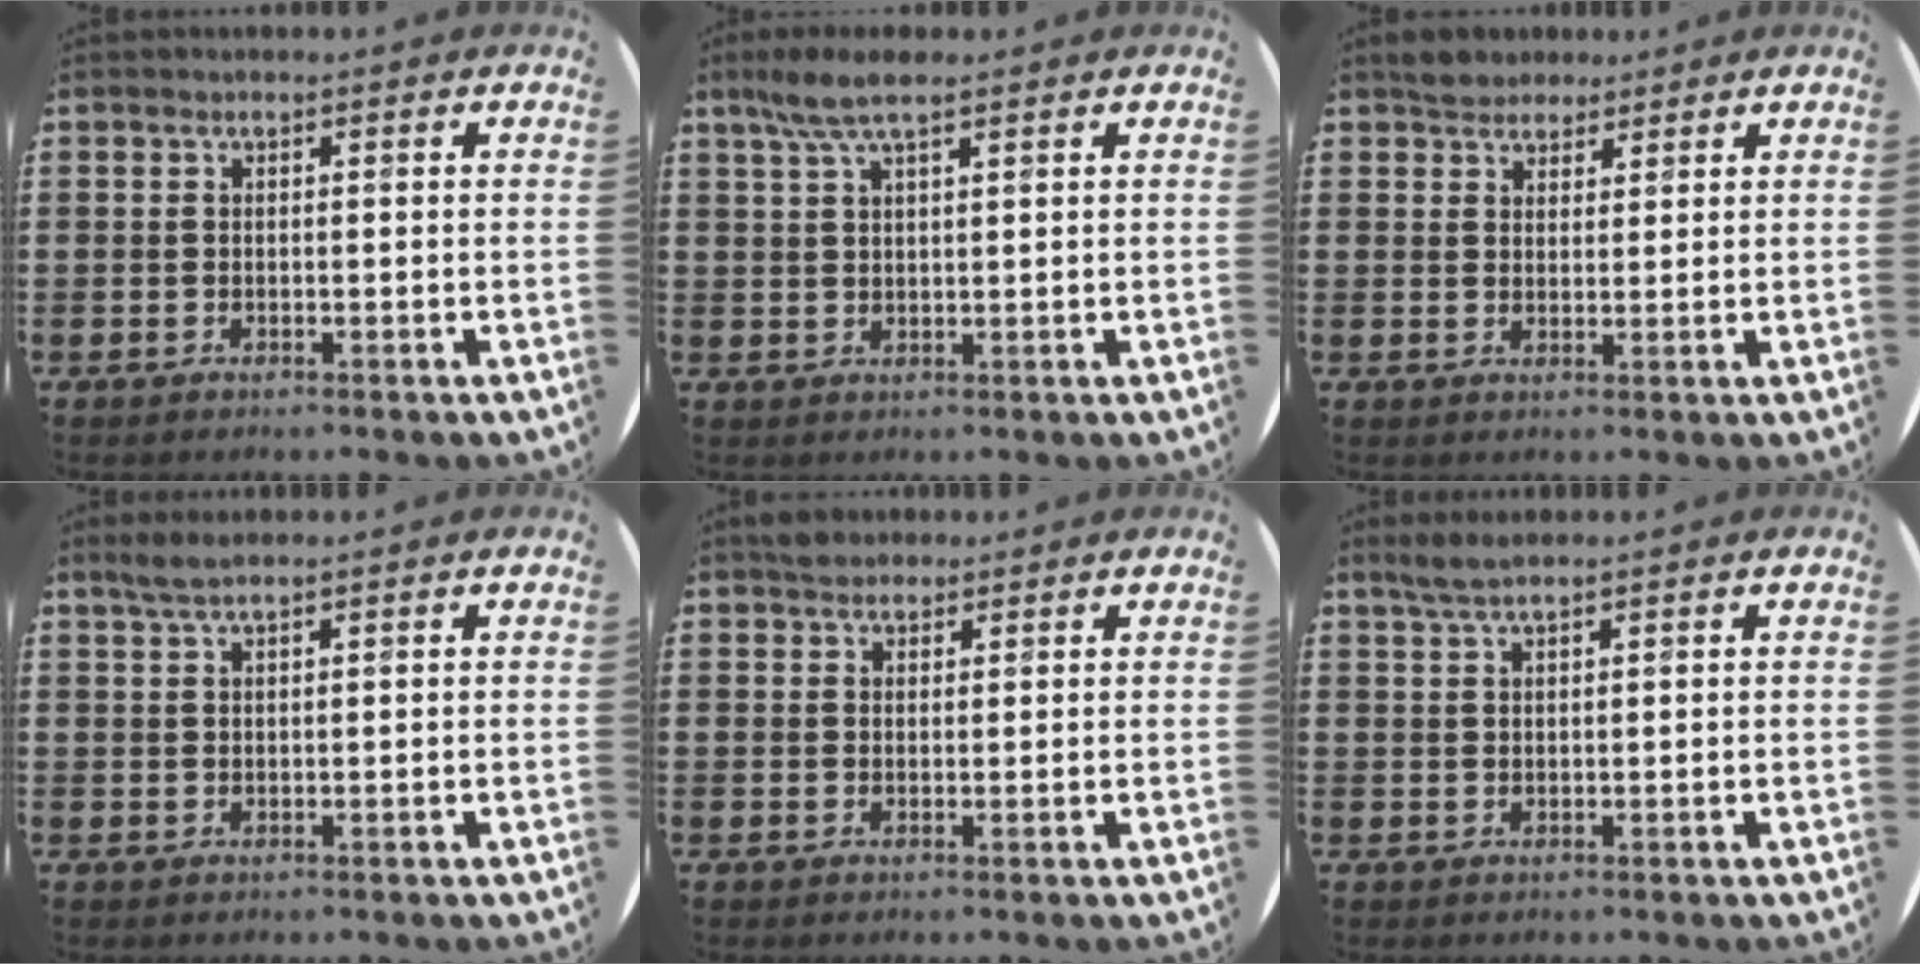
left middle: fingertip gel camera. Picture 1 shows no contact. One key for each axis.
{"total": 4.7, "fx": 3.3, "fy": 1.0, "fz": 3.3, "tx": -0.070, "ty": 0.004, "tz": 0.057}
{"total": 3.1, "fx": 2.8, "fy": 1.2, "fz": -0.2, "tx": 0.004, "ty": 0.001, "tz": 0.053}
{"total": 2.1, "fx": 1.7, "fy": 0.2, "fz": 1.2, "tx": -0.024, "ty": 0.004, "tz": 0.030}
{"total": 1.9, "fx": 1.8, "fy": 0.8, "fz": -0.1, "tx": 0.007, "ty": 0.004, "tz": 0.033}
{"total": 2.4, "fx": 2.0, "fy": 0.3, "fz": 1.4, "tx": -0.028, "ty": 0.004, "tz": 0.035}